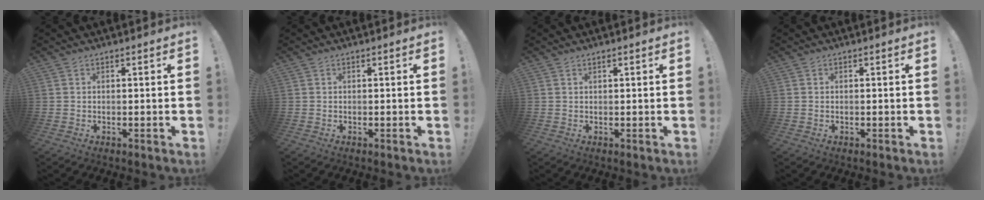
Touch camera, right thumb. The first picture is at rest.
{"total": 0.0}
{"total": 0.8, "force": [0.6, 0.1, 0.5], "torque": [-0.011, 0.001, 0.011]}
{"total": 0.0}